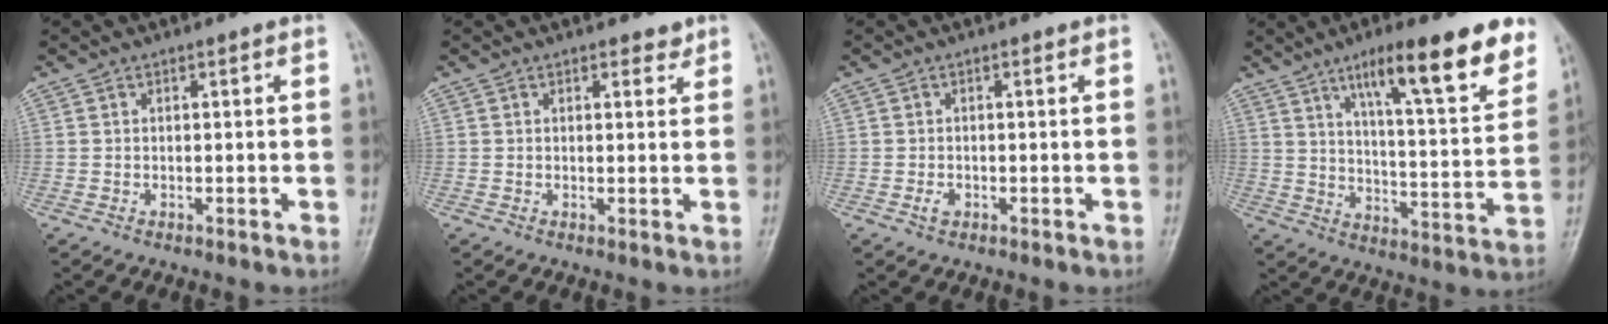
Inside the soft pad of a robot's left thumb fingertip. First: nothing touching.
{"total": 1.7, "force": [1.3, 0.9, 0.7], "torque": [0.002, -0.007, 0.014]}
{"total": 1.3, "force": [-0.5, 0.9, 0.8], "torque": [-0.014, 0.000, -0.010]}
{"total": 18.3, "force": [11.5, 4.0, 13.6], "torque": [-0.165, -0.054, 0.176]}